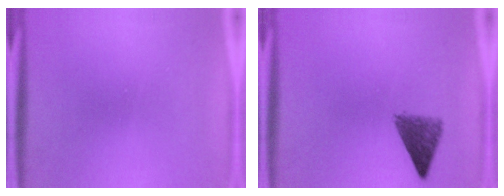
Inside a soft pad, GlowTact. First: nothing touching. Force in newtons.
{"total": 4.2}